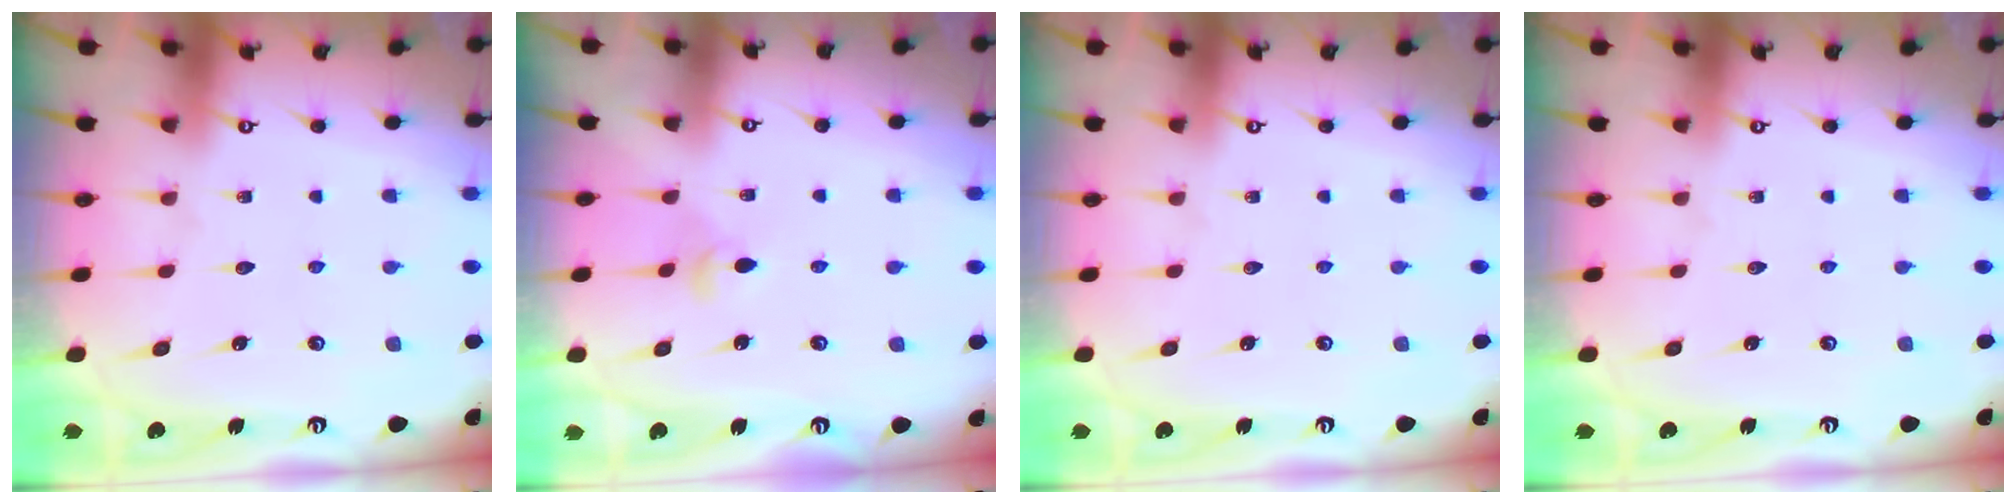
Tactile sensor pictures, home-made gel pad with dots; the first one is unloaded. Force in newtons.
{"total": 3.6, "press": 3.6, "slide": 0.7}
{"total": 0.0}
{"total": 0.0}